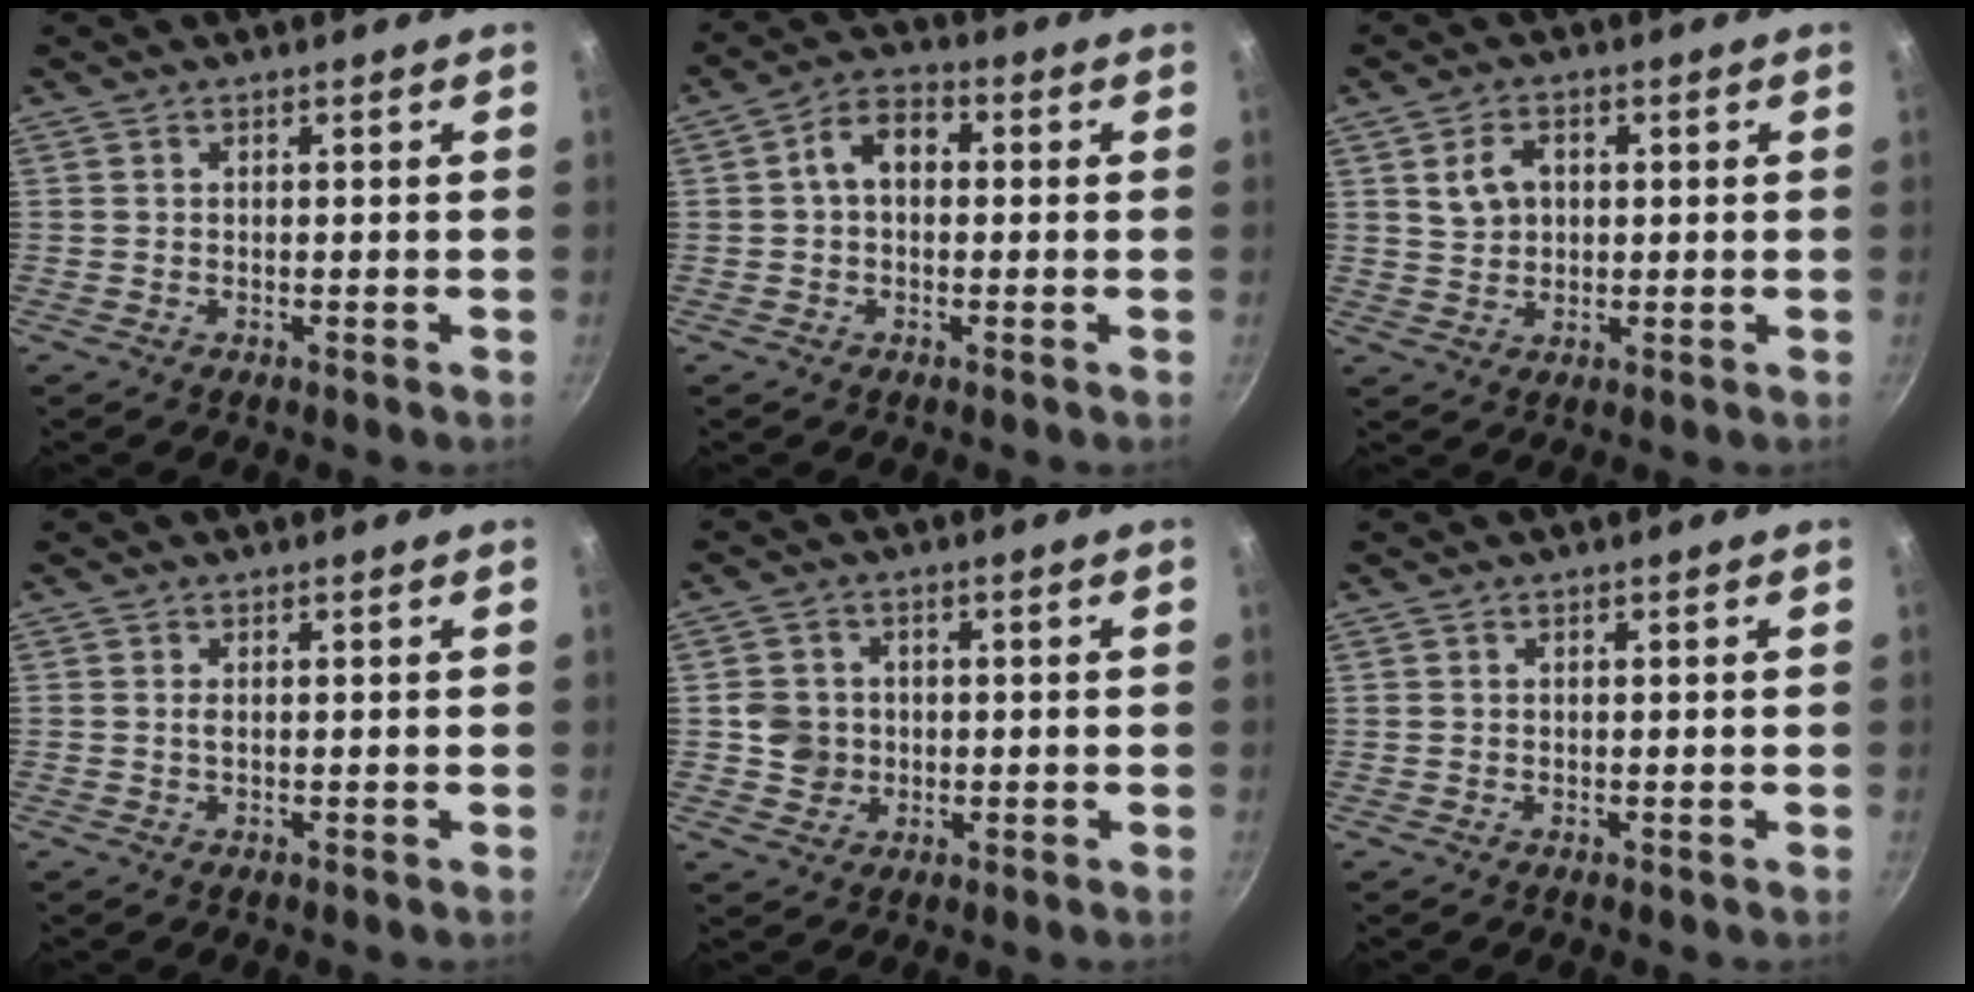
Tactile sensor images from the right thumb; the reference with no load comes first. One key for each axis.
{"total": 6.8, "fx": 0.6, "fy": 4.7, "fz": 4.9, "tx": -0.061, "ty": 0.022, "tz": -0.002}
{"total": 5.5, "fx": 1.4, "fy": 4.0, "fz": 3.5, "tx": -0.046, "ty": 0.005, "tz": 0.027}
{"total": 0.7, "fx": 0.0, "fy": 0.2, "fz": 0.6, "tx": -0.014, "ty": 0.000, "tz": 0.000}
{"total": 5.3, "fx": -0.1, "fy": 5.0, "fz": 1.6, "tx": -0.004, "ty": 0.013, "tz": -0.002}
{"total": 0.0}